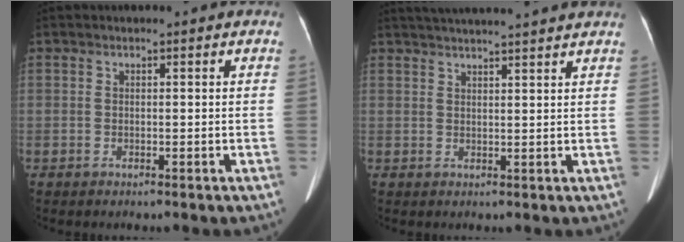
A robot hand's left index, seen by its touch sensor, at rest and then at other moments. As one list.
[{"total": 13.0, "force": [11.9, -0.3, 5.3], "torque": [-0.092, 0.023, 0.160]}]